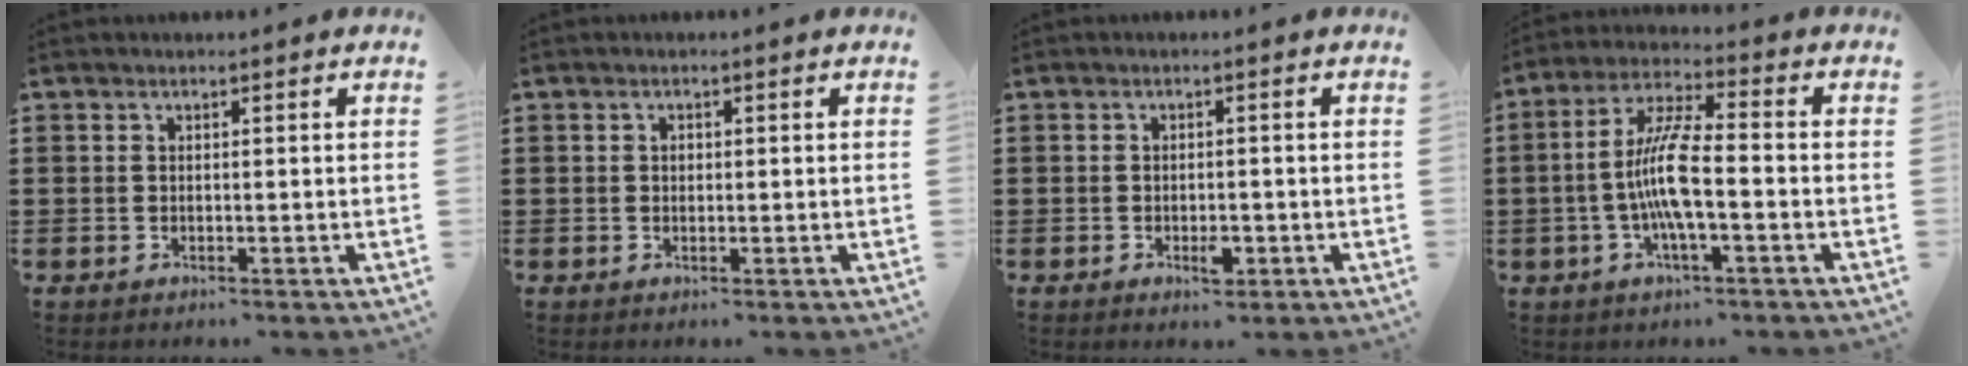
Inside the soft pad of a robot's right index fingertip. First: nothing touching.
{"total": 0.6, "force": [0.0, 0.5, 0.4], "torque": [-0.009, 0.001, 0.001]}
{"total": 2.4, "force": [-1.0, 1.3, 1.8], "torque": [-0.032, 0.002, -0.016]}
{"total": 9.0, "force": [-1.6, 1.8, 8.7], "torque": [-0.183, -0.009, -0.037]}